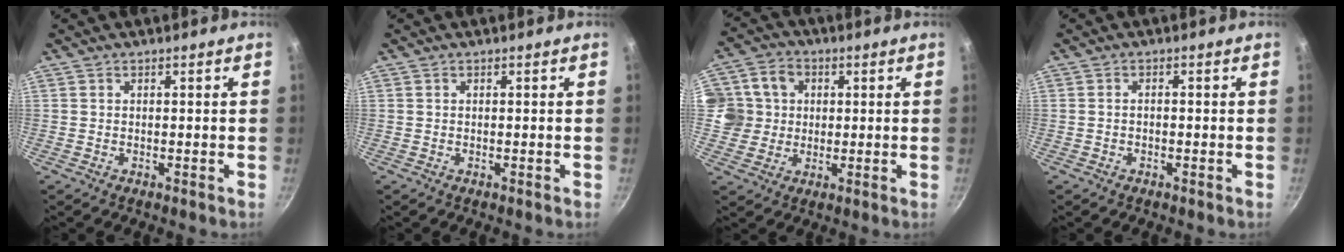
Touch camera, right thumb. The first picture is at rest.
{"total": 0.0}
{"total": 9.4, "force": [1.3, 8.8, 3.1], "torque": [-0.019, 0.008, 0.015]}
{"total": 0.9, "force": [-0.4, 0.5, 0.6], "torque": [-0.013, 0.010, -0.008]}